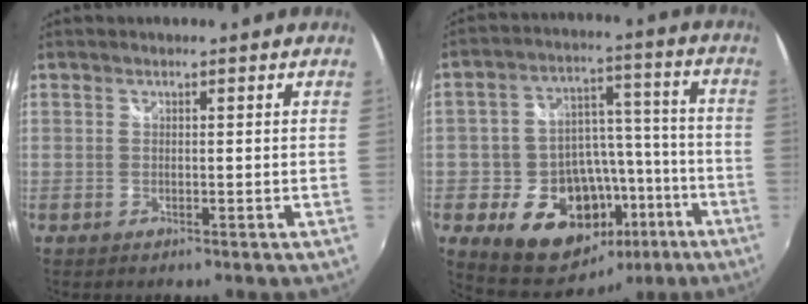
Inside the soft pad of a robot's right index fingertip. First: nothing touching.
{"total": 18.4, "force": [-8.2, 13.7, 9.2], "torque": [-0.183, 0.043, -0.094]}